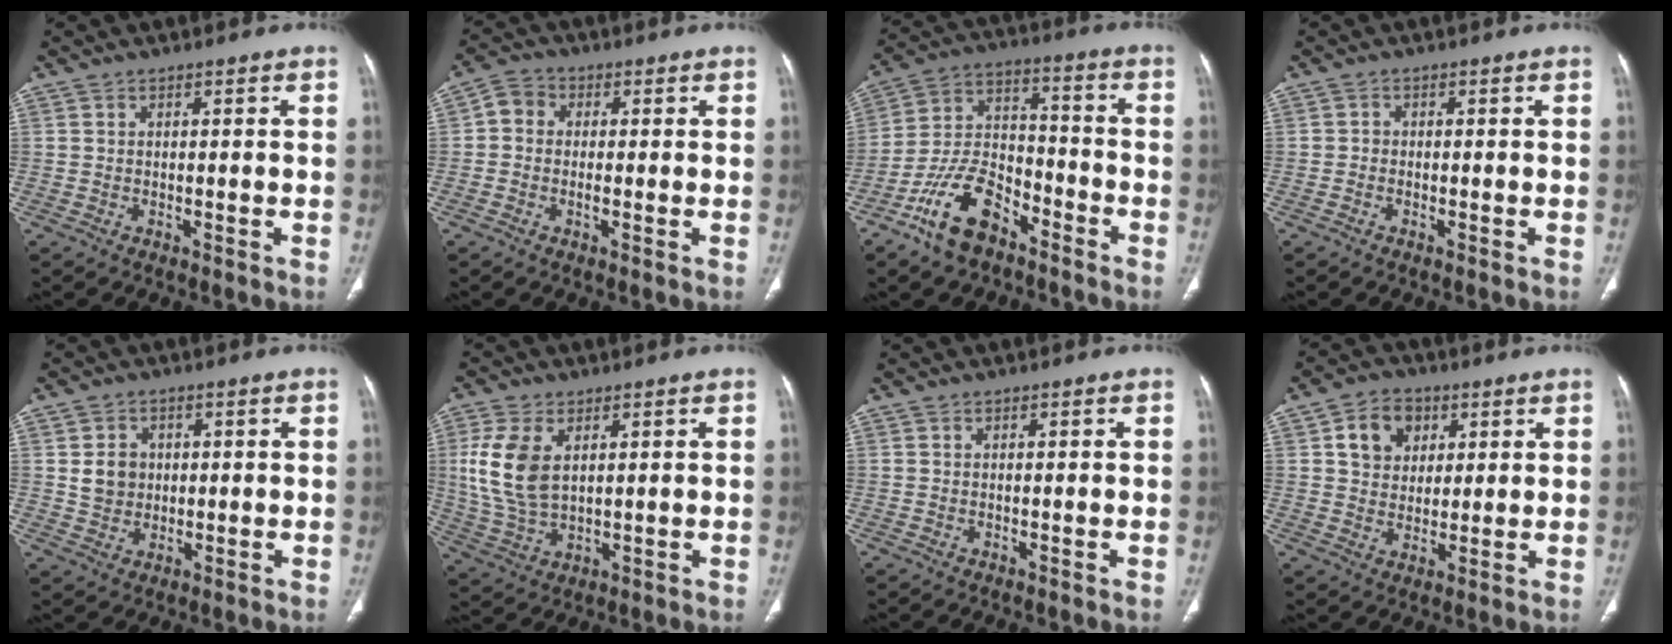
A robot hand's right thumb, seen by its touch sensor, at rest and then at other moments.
{"total": 4.7, "force": [-0.1, 3.7, 2.9], "torque": [-0.041, 0.009, -0.017]}
{"total": 13.7, "force": [-8.8, 7.2, 7.6], "torque": [-0.133, 0.066, -0.170]}
{"total": 1.0, "force": [-0.5, 0.7, 0.3], "torque": [-0.002, 0.003, -0.016]}
{"total": 5.2, "force": [0.6, 4.6, 2.2], "torque": [-0.014, -0.001, 0.015]}
{"total": 10.8, "force": [2.6, 6.3, 8.3], "torque": [-0.176, -0.009, 0.059]}
{"total": 0.0}
{"total": 8.4, "force": [2.9, 6.8, 4.1], "torque": [-0.031, -0.007, 0.048]}